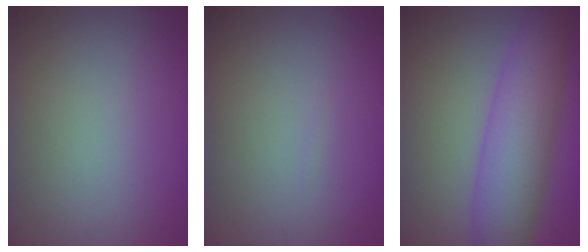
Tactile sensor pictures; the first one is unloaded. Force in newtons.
{"total": 0.0}
{"total": 7.2, "press": 7.2, "slide": 0.1}